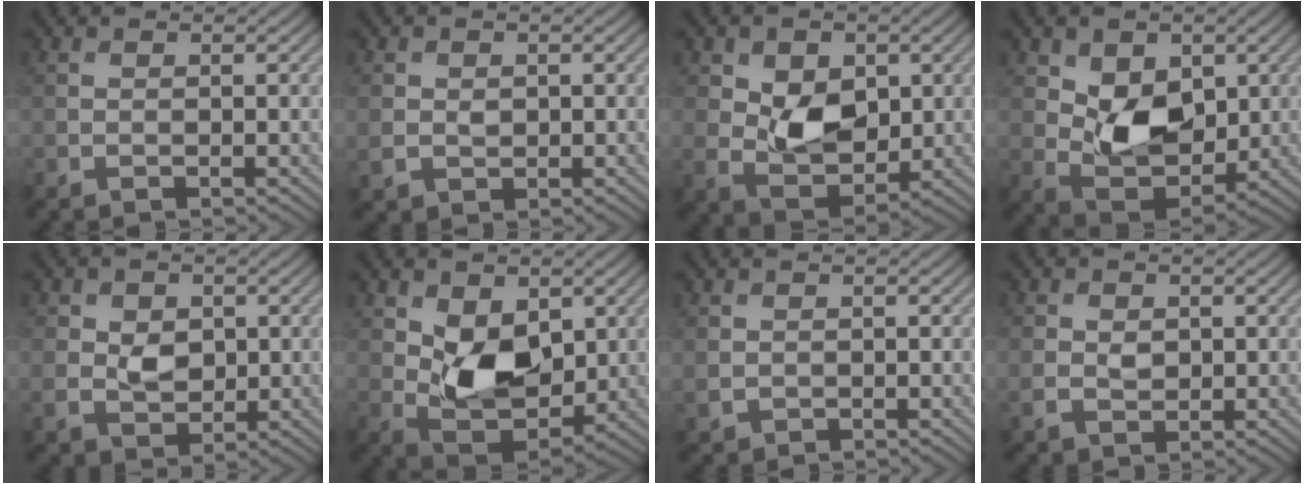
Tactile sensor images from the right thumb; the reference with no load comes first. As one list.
[{"total": 2.3, "force": [0.0, 1.9, 1.2], "torque": [-0.031, -0.007, 0.002]}, {"total": 7.2, "force": [1.3, 4.9, 5.1], "torque": [-0.093, -0.010, 0.023]}, {"total": 7.8, "force": [1.9, 5.3, 5.4], "torque": [-0.104, -0.017, 0.037]}, {"total": 4.2, "force": [0.4, 3.3, 2.5], "torque": [-0.052, -0.006, 0.003]}, {"total": 8.5, "force": [1.8, 5.4, 6.3], "torque": [-0.123, -0.016, 0.037]}, {"total": 1.4, "force": [0.1, 1.2, 0.6], "torque": [-0.019, -0.007, 0.006]}, {"total": 2.6, "force": [0.1, 2.0, 1.7], "torque": [-0.036, -0.003, 0.003]}]